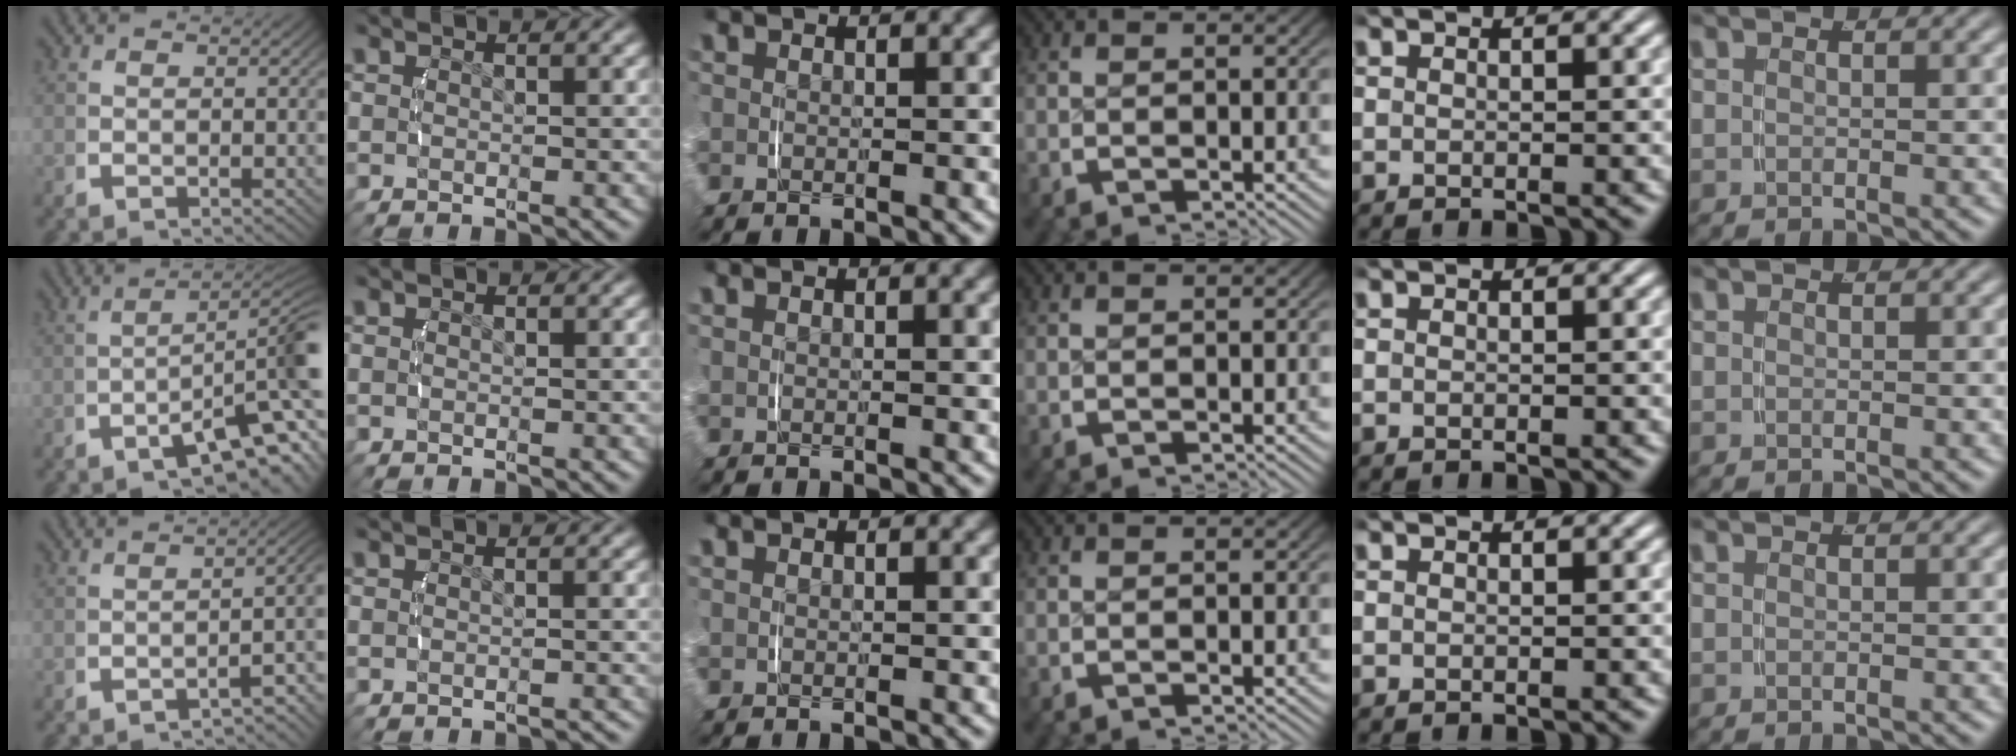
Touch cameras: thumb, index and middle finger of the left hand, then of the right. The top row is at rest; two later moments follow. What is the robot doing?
{"motion": "lift_and_place", "object": "phone"}